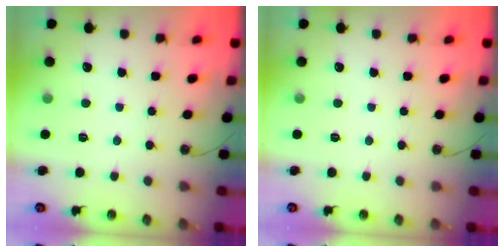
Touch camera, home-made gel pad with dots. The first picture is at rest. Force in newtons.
{"total": 0.0}